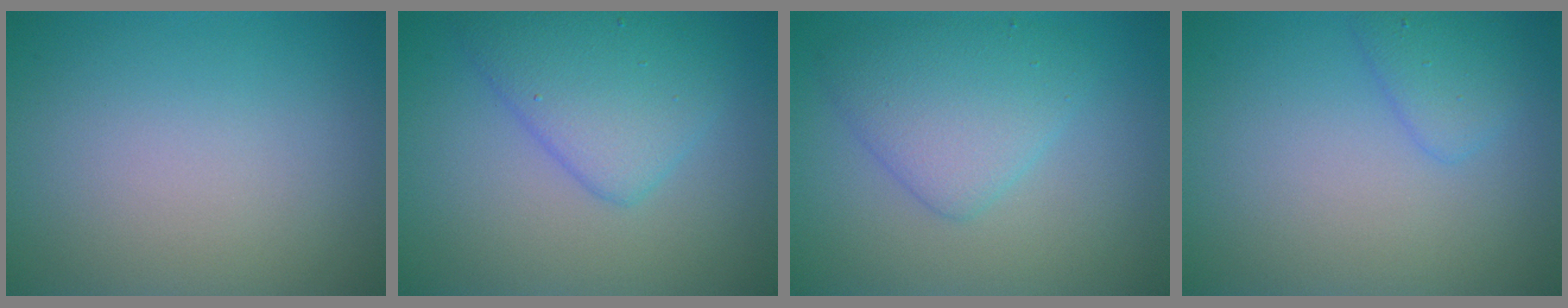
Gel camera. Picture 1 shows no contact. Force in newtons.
{"total": 4.6, "press": 4.6, "slide": 0.3}
{"total": 4.1, "press": 4.1, "slide": 0.2}
{"total": 1.9, "press": 1.9, "slide": 0.1}